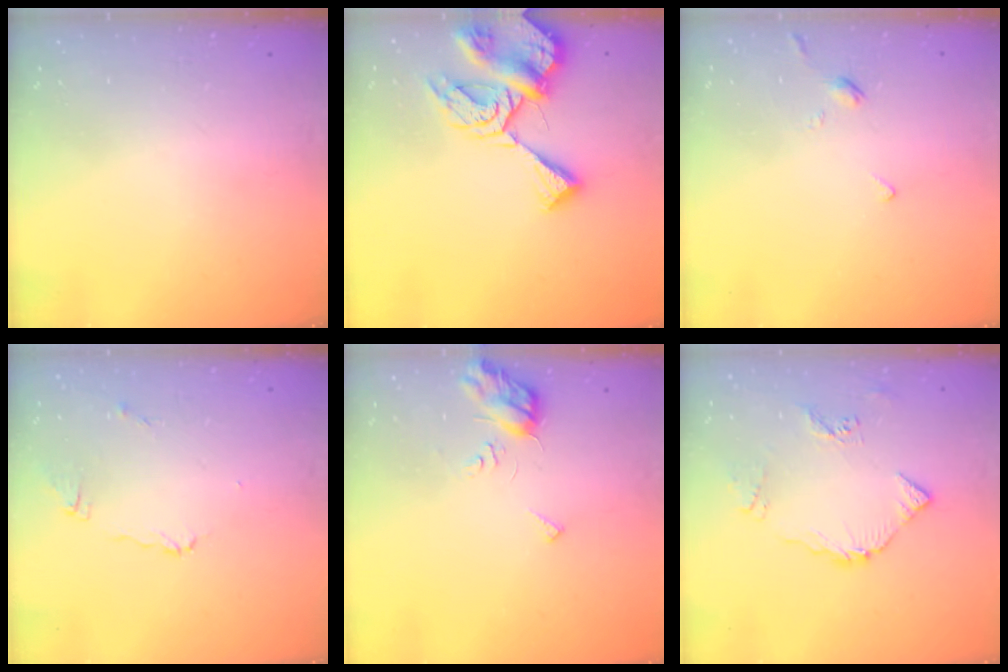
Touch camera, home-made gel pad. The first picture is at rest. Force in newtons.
{"total": 12.5, "press": 12.4, "slide": 1.6}
{"total": 2.1, "press": 2.0, "slide": 0.6}
{"total": 4.7, "press": 4.7, "slide": 0.4}
{"total": 7.4, "press": 7.4, "slide": 0.6}
{"total": 7.9, "press": 7.8, "slide": 0.5}